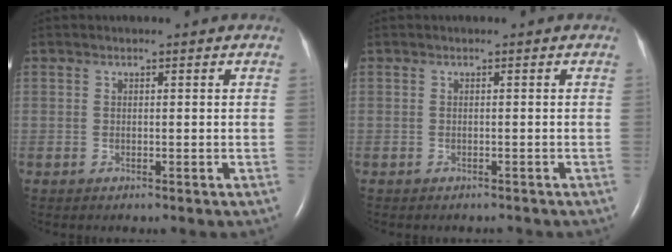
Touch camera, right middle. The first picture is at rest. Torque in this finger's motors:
{"motor_torque": [-0.03, 0.03, -0.01, -0.01]}